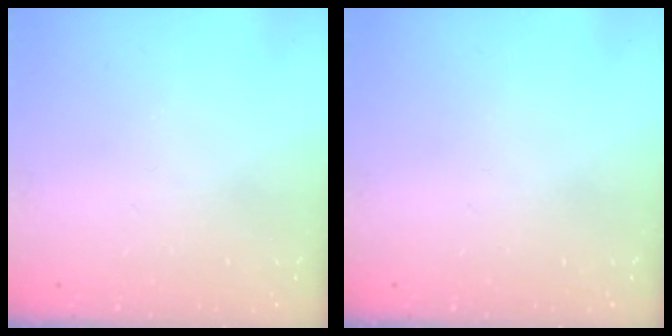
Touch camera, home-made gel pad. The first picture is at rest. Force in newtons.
{"total": 0.0}